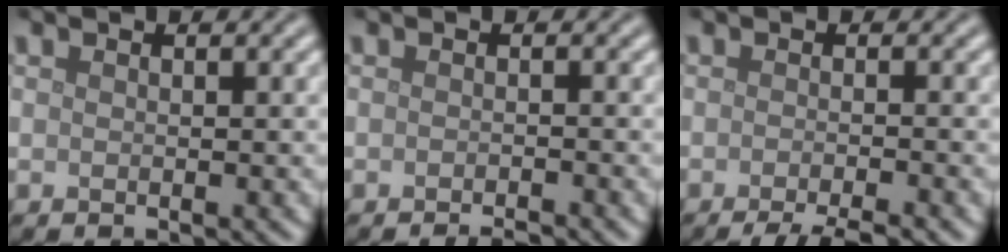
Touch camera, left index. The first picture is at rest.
{"total": 1.4, "force": [-1.1, 0.2, 0.7], "torque": [-0.005, -0.002, -0.018]}
{"total": 4.3, "force": [-3.0, 0.7, 2.9], "torque": [-0.034, 0.000, -0.054]}